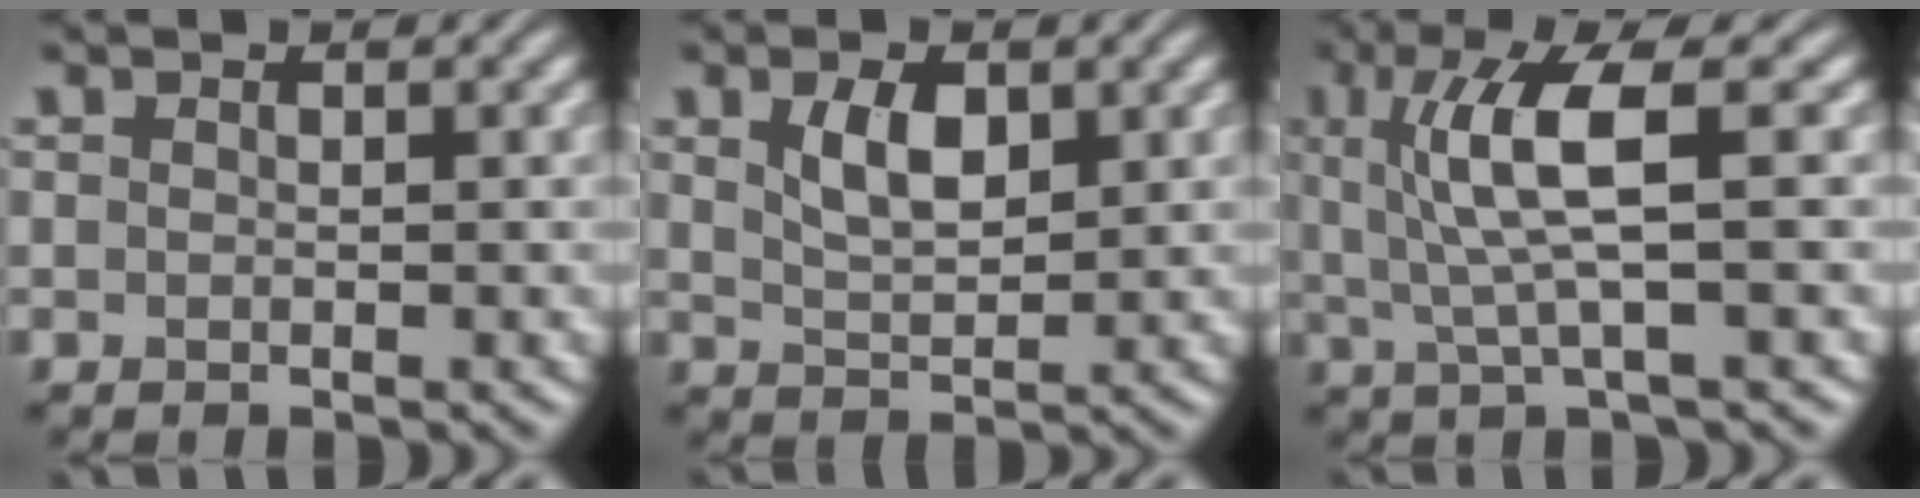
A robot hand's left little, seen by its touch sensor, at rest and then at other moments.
{"total": 3.2, "force": [1.3, 1.6, 2.5], "torque": [-0.053, -0.001, 0.029]}
{"total": 5.9, "force": [1.1, 1.1, 5.7], "torque": [-0.119, 0.002, 0.024]}